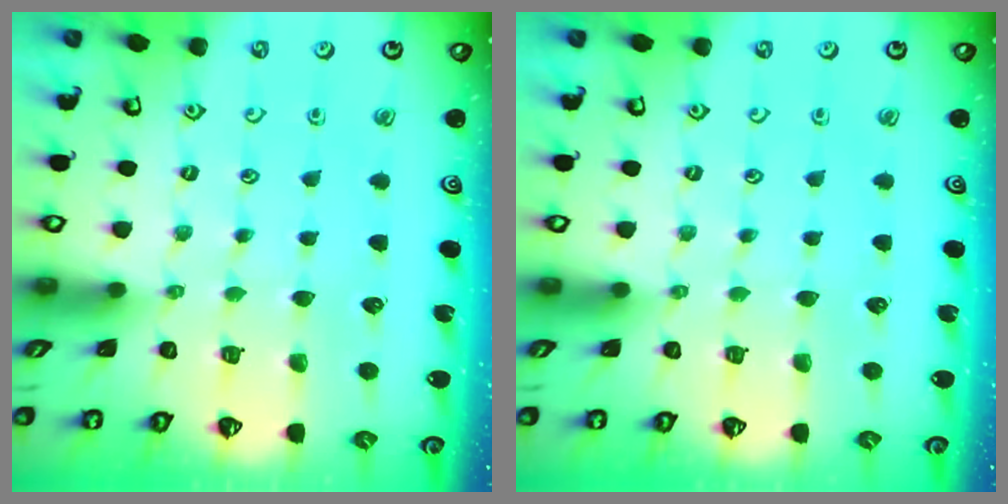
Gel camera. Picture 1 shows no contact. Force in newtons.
{"total": 0.0}